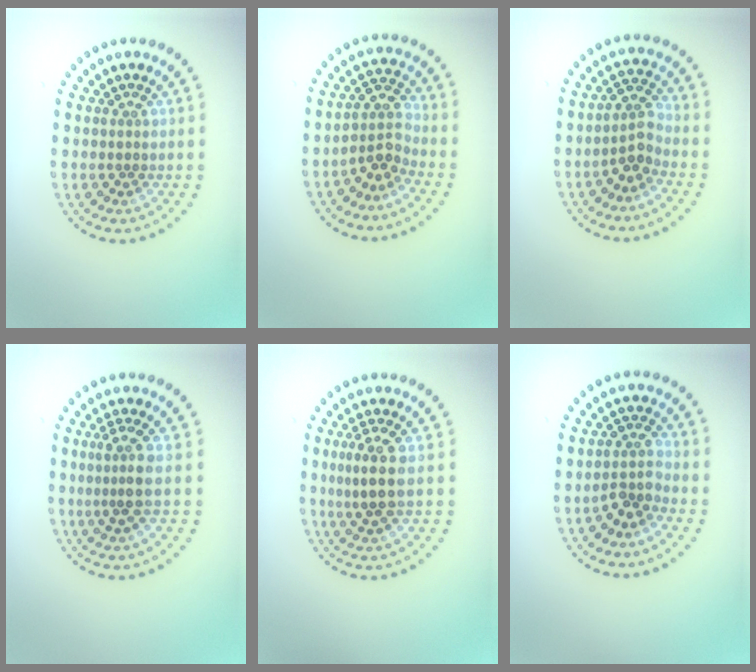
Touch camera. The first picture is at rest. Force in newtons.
{"total": 2.8, "press": 2.2, "slide": 1.8}
{"total": 2.6, "press": 2.0, "slide": 1.7}
{"total": 2.4, "press": 1.8, "slide": 1.6}
{"total": 2.9, "press": 2.6, "slide": 1.3}
{"total": 2.6, "press": 2.0, "slide": 1.7}